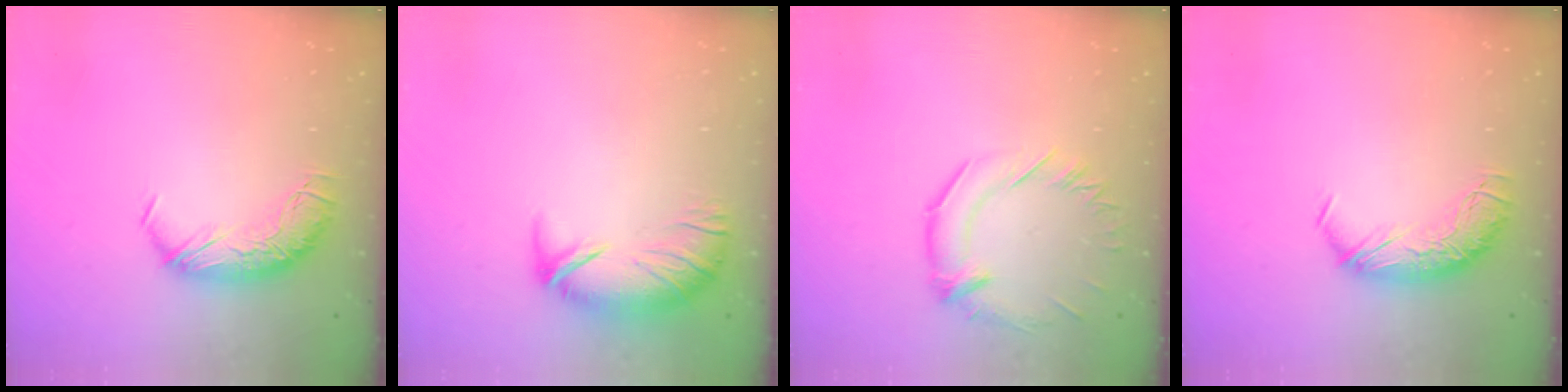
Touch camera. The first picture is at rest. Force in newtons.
{"total": 4.2, "press": 3.5, "slide": 2.2}
{"total": 1.2, "press": 0.6, "slide": 1.1}
{"total": 0.0}